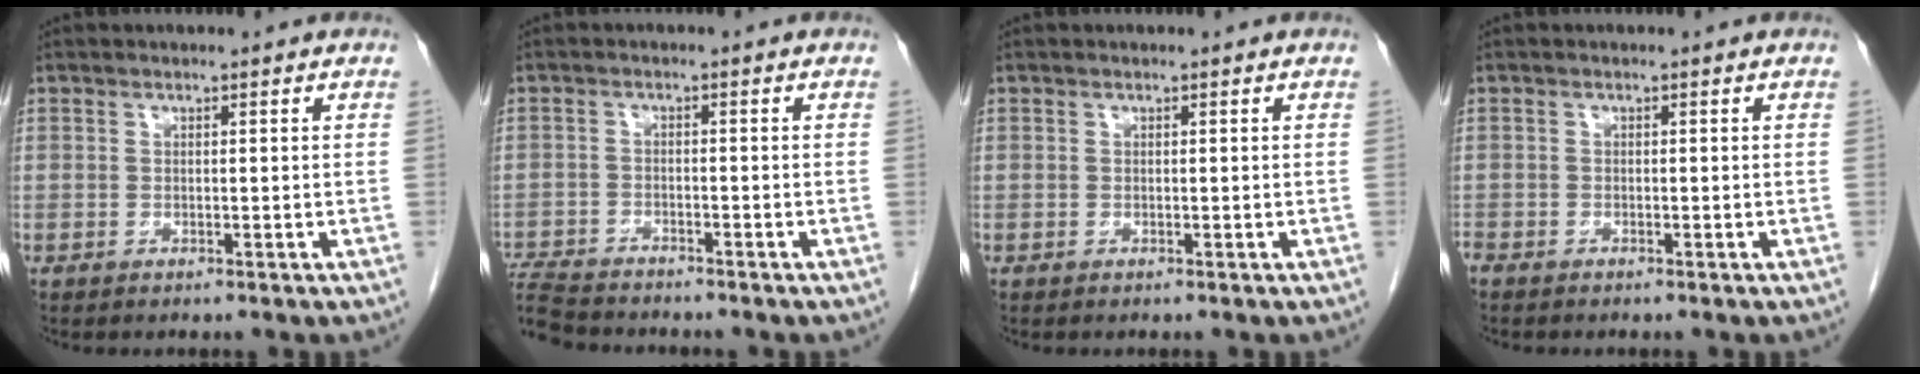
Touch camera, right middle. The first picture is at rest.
{"total": 8.2, "force": [-7.8, 1.3, 2.4], "torque": [-0.051, -0.012, -0.134]}
{"total": 0.0}
{"total": 1.2, "force": [-1.1, 0.4, 0.3], "torque": [-0.013, -0.003, -0.022]}